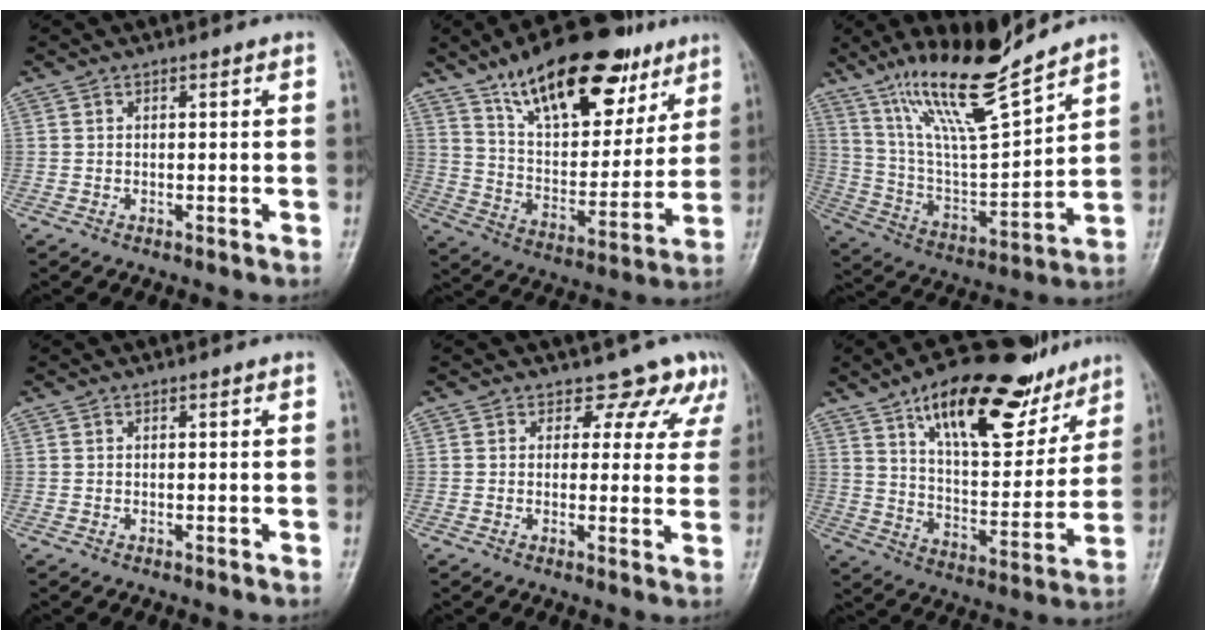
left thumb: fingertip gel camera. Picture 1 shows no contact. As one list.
[{"total": 24.0, "force": [14.6, 10.9, 15.7], "torque": [-0.203, -0.046, 0.245]}, {"total": 17.1, "force": [13.3, 2.3, 10.6], "torque": [-0.177, -0.074, 0.256]}, {"total": 0.0}, {"total": 7.7, "force": [6.0, 4.7, 1.3], "torque": [0.033, -0.026, 0.048]}, {"total": 23.5, "force": [15.0, 9.3, 15.5], "torque": [-0.198, -0.057, 0.249]}]